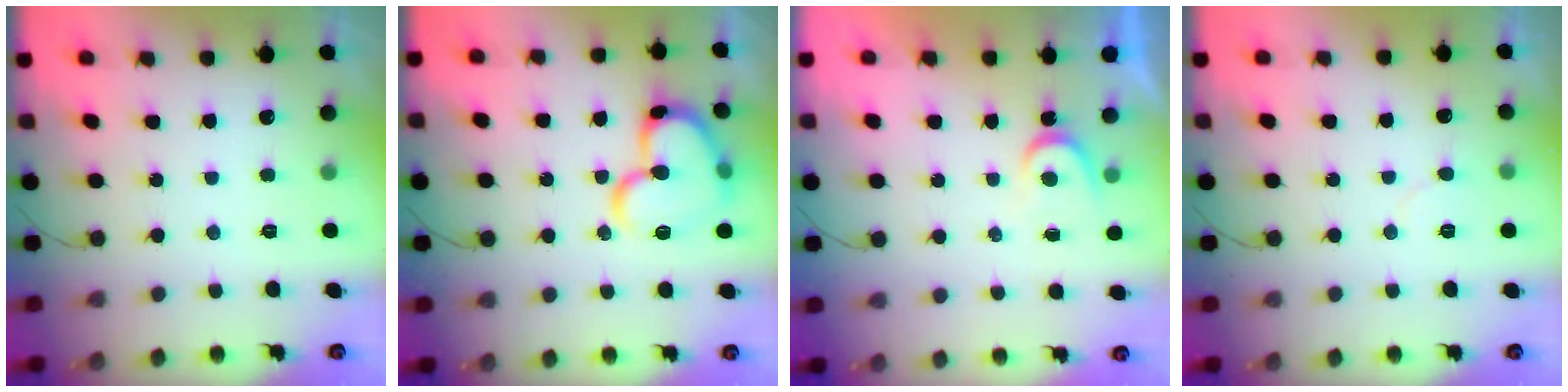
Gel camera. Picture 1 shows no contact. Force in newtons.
{"total": 19.0, "press": 18.9, "slide": 1.8}
{"total": 3.8, "press": 3.8, "slide": 0.5}
{"total": 3.5, "press": 3.4, "slide": 0.3}